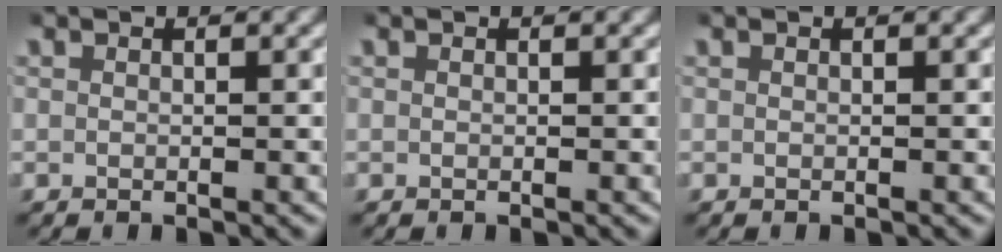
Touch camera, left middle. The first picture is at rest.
{"total": 0.0}
{"total": 0.0}